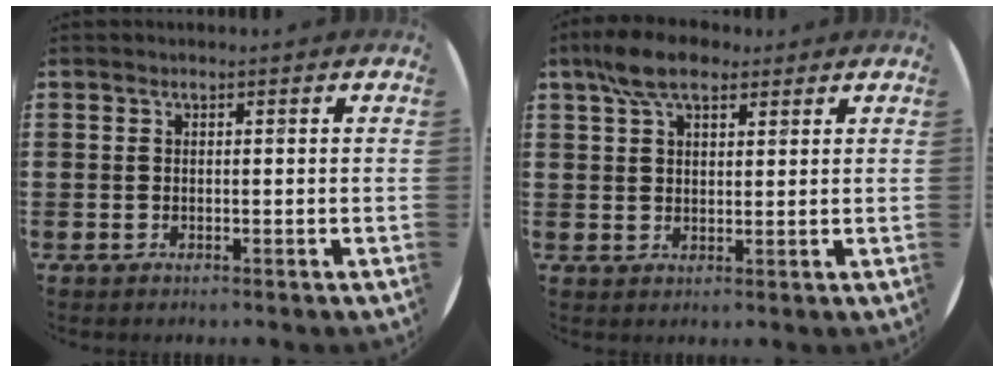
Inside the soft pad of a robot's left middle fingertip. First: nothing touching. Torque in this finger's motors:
{"motor_torque": [0.72, -0.50, 0.00, 0.01]}